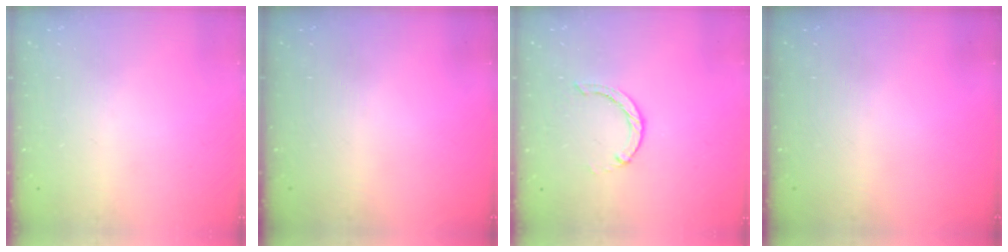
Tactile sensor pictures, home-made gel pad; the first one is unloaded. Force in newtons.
{"total": 0.0}
{"total": 0.0}
{"total": 0.0}